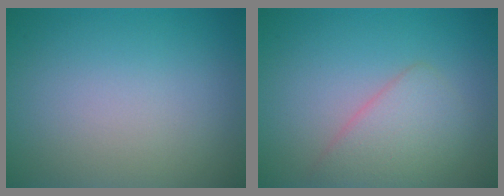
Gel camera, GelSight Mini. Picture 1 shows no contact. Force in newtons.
{"total": 3.1, "press": 3.1, "slide": 0.3}